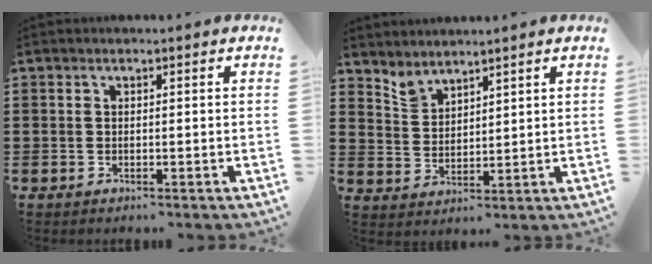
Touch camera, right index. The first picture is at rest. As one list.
[{"total": 3.2, "force": [3.1, 0.9, 0.0], "torque": [-0.013, -0.004, 0.061]}]